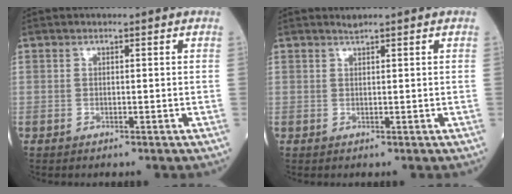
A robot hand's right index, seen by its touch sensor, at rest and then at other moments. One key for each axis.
{"total": 0.7, "fx": 0.7, "fy": 0.0, "fz": 0.2, "tx": -0.008, "ty": 0.011, "tz": 0.017}